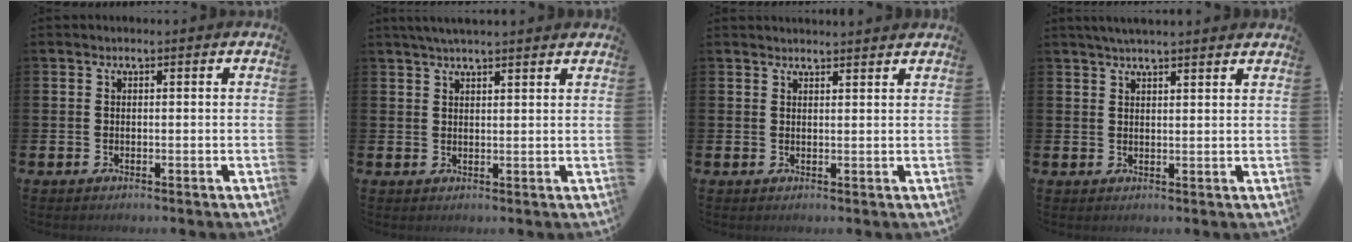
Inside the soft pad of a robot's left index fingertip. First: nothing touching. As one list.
[{"total": 3.2, "force": [3.0, 0.0, 1.1], "torque": [-0.024, -0.005, 0.054]}, {"total": 1.8, "force": [1.8, -0.1, -0.1], "torque": [0.013, -0.014, 0.031]}, {"total": 3.2, "force": [3.0, -0.1, 0.9], "torque": [-0.022, -0.007, 0.055]}]